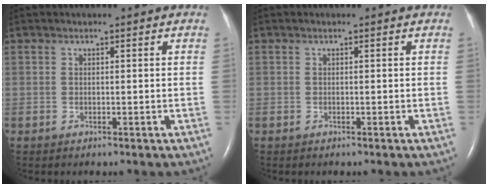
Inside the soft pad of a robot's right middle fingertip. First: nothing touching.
{"total": 0.0}